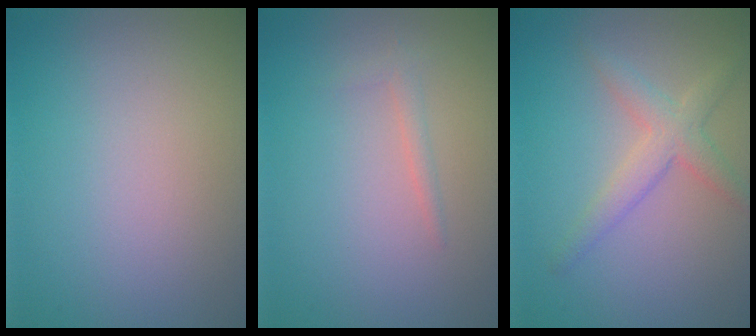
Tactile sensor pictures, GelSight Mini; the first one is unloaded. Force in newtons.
{"total": 1.0, "press": 1.0, "slide": 0.1}
{"total": 3.0, "press": 3.0, "slide": 0.1}